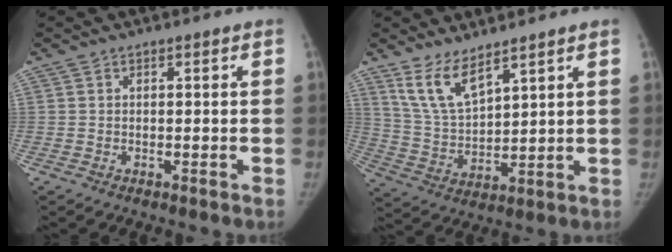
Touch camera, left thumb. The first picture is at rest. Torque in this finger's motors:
{"motor_torque": [0.35, 0.02, 0.96, -0.75, 0.04]}